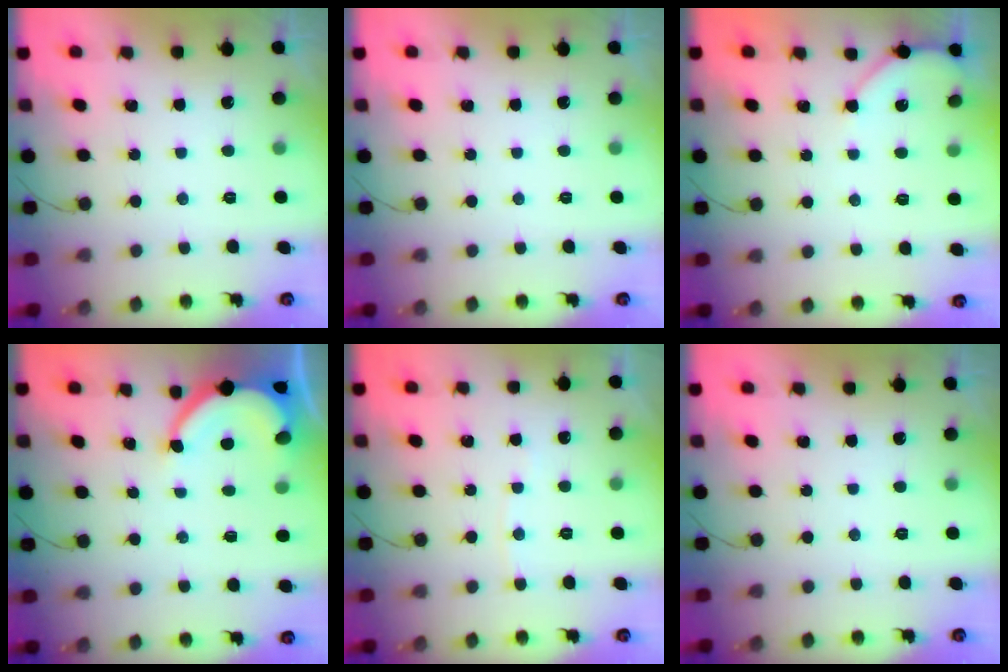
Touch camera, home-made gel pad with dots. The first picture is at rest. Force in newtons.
{"total": 0.0}
{"total": 5.0, "press": 4.9, "slide": 0.7}
{"total": 6.7, "press": 6.7, "slide": 0.7}
{"total": 2.2, "press": 2.2, "slide": 0.2}
{"total": 0.0}